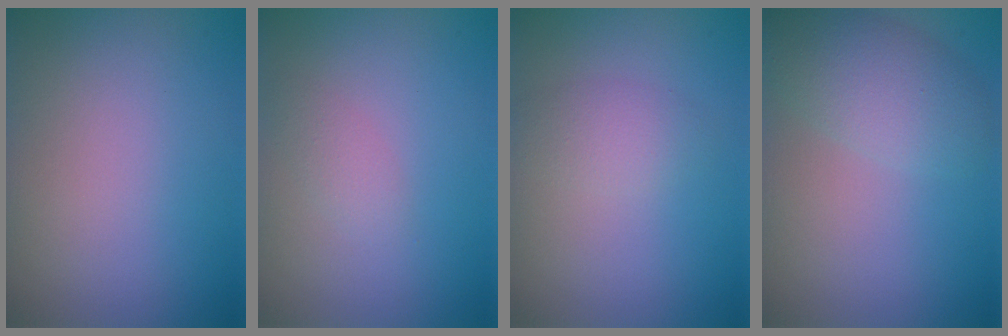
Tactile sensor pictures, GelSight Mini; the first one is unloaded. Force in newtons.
{"total": 1.2, "press": 1.2, "slide": 0.1}
{"total": 1.9, "press": 1.9, "slide": 0.1}
{"total": 3.0, "press": 3.0, "slide": 0.3}